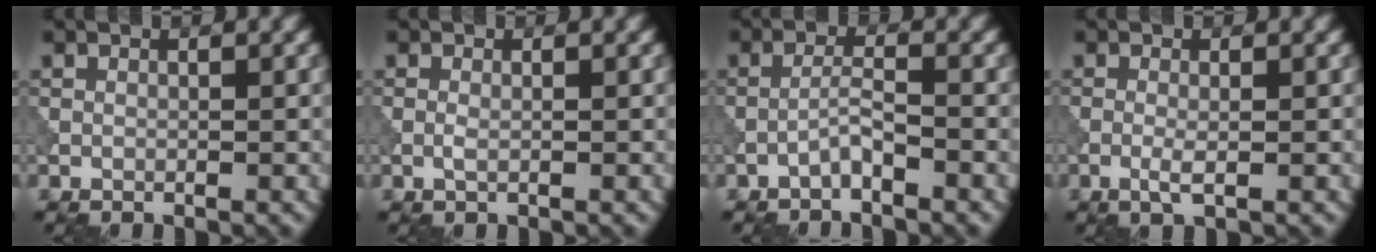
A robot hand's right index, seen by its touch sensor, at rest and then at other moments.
{"total": 0.7, "force": [-0.2, 0.2, 0.7], "torque": [-0.017, -0.002, -0.005]}
{"total": 1.8, "force": [-1.3, 0.1, 1.2], "torque": [-0.022, 0.011, -0.031]}
{"total": 1.5, "force": [-0.4, 0.3, 1.4], "torque": [-0.030, -0.002, -0.011]}